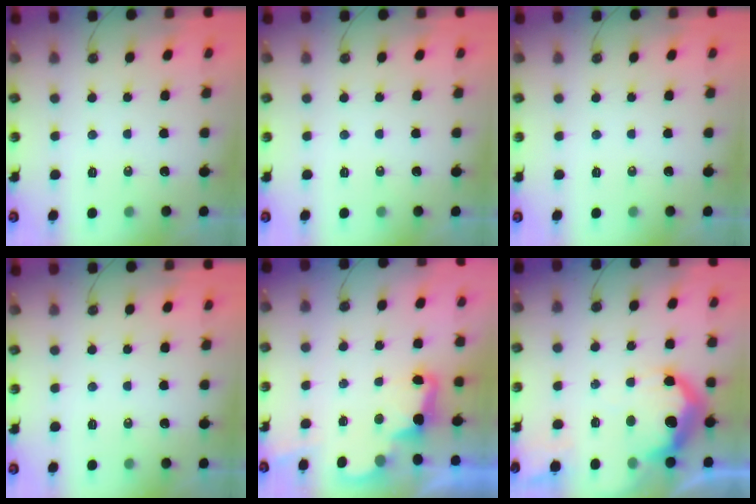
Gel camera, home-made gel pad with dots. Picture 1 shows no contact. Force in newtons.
{"total": 0.0}
{"total": 0.0}
{"total": 0.0}
{"total": 3.3, "press": 3.3, "slide": 0.6}
{"total": 18.8, "press": 18.7, "slide": 1.4}